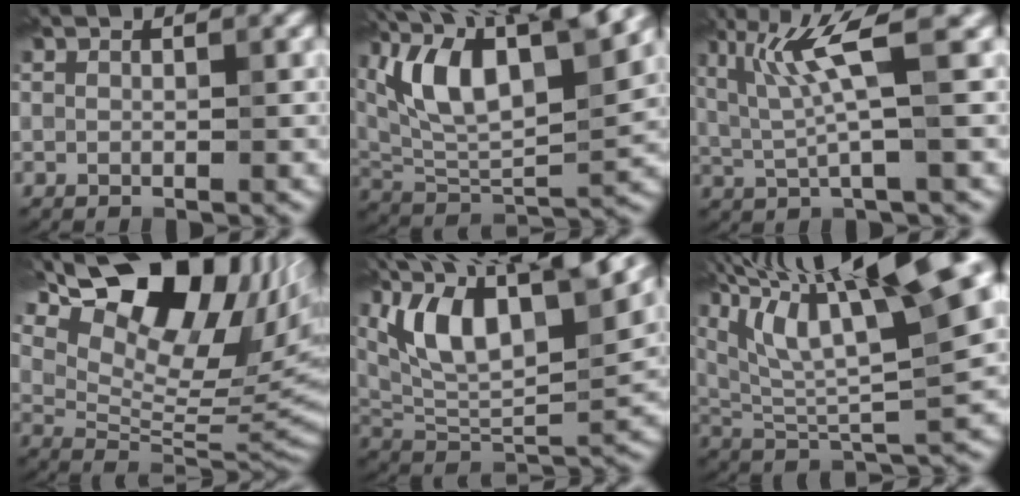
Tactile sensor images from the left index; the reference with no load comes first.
{"total": 11.8, "force": [5.0, 4.5, 9.7], "torque": [-0.167, 0.016, 0.093]}
{"total": 4.8, "force": [0.8, 0.2, 4.7], "torque": [-0.108, 0.004, 0.028]}
{"total": 14.3, "force": [7.6, 6.9, 10.0], "torque": [-0.171, 0.028, 0.145]}
{"total": 12.9, "force": [6.4, 4.8, 10.2], "torque": [-0.182, 0.022, 0.117]}
{"total": 16.6, "force": [8.7, 4.5, 13.4], "torque": [-0.246, 0.036, 0.160]}